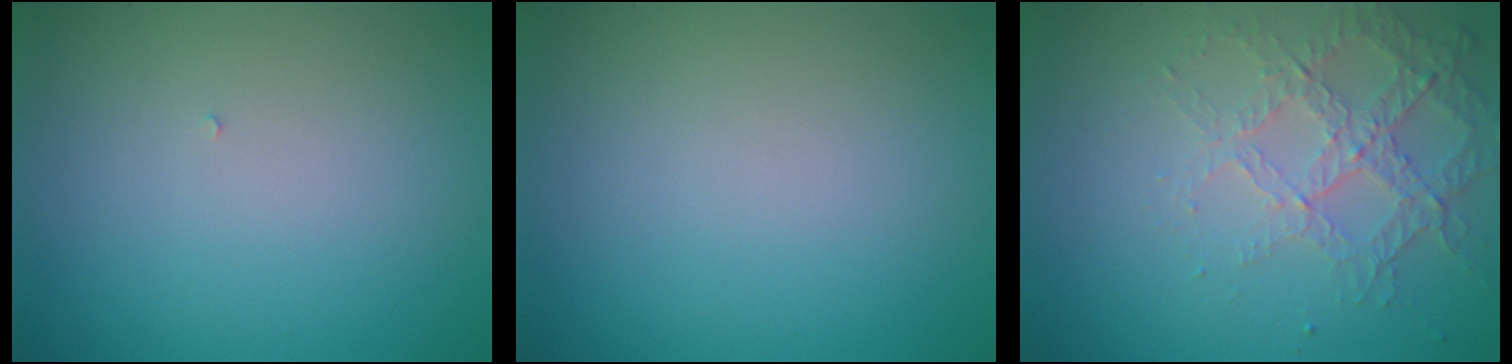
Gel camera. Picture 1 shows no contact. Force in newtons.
{"total": 0.0}
{"total": 4.3, "press": 2.9, "slide": 3.2}